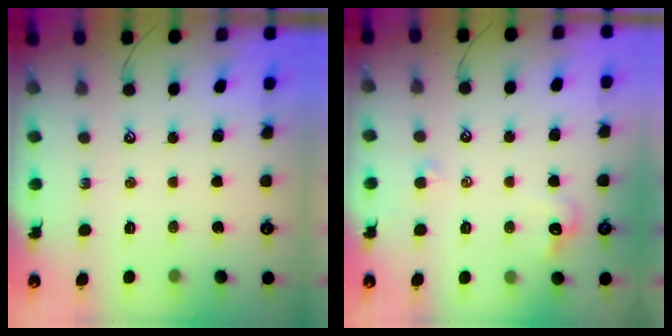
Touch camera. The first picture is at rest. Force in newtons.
{"total": 2.3, "press": 2.2, "slide": 0.7}